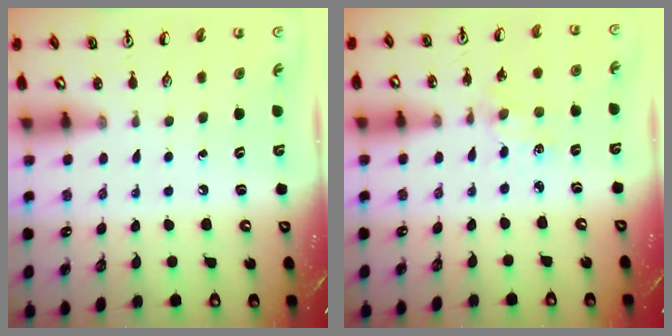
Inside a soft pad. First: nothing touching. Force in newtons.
{"total": 1.8, "press": 1.8, "slide": 0.3}